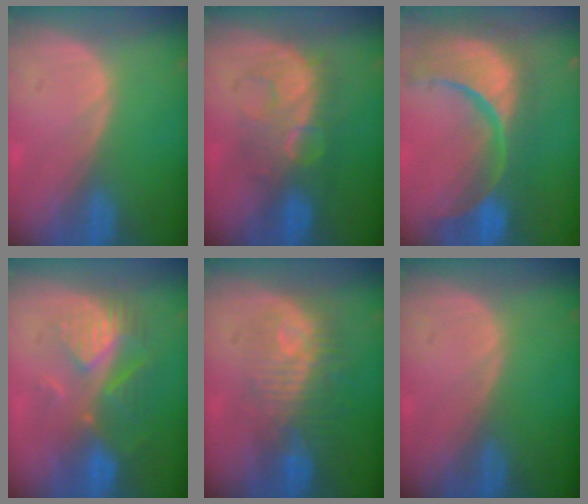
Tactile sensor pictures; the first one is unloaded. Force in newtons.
{"total": 8.0, "press": 7.7, "slide": 2.0}
{"total": 15.3, "press": 12.1, "slide": 9.4}
{"total": 8.8, "press": 7.9, "slide": 3.8}
{"total": 9.8, "press": 8.9, "slide": 4.1}
{"total": 0.0}